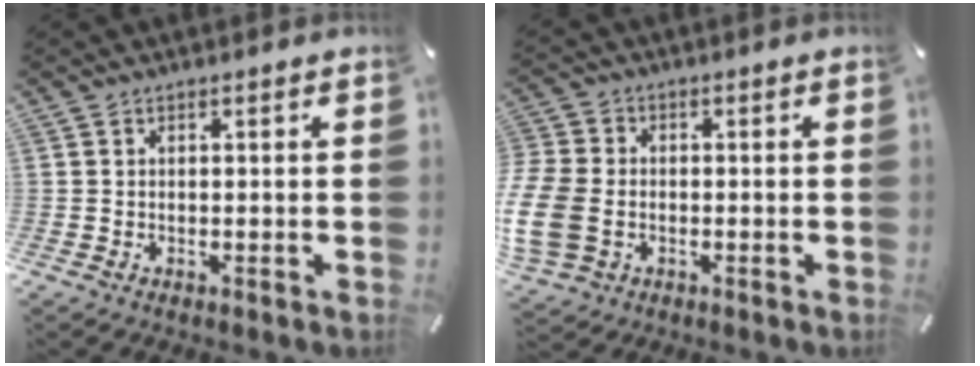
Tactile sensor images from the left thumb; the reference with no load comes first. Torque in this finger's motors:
{"motor_torque": [1.50, 1.81, 1.83, 0.43, 0.26]}